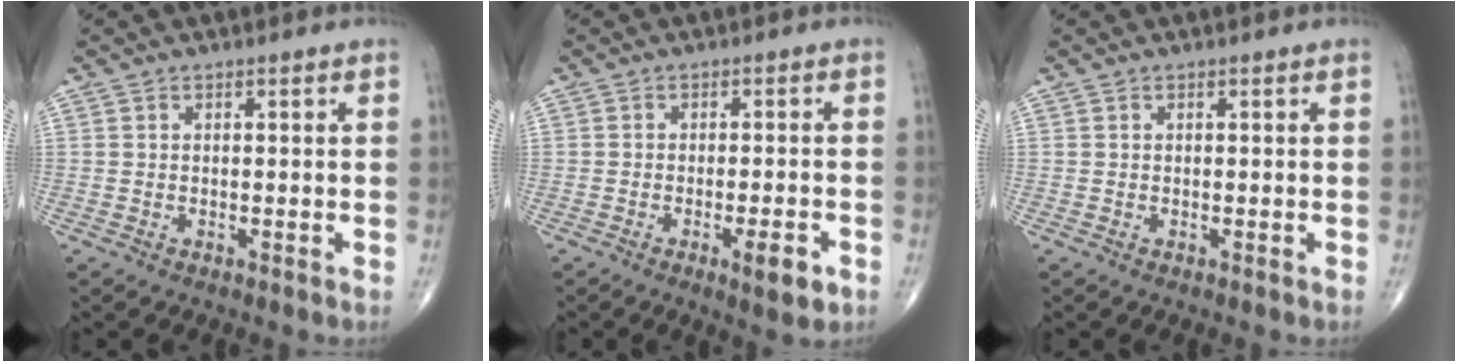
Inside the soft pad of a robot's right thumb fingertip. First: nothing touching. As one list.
[{"total": 5.2, "force": [-2.4, 1.3, 4.4], "torque": [-0.060, 0.002, -0.030]}, {"total": 0.0}]